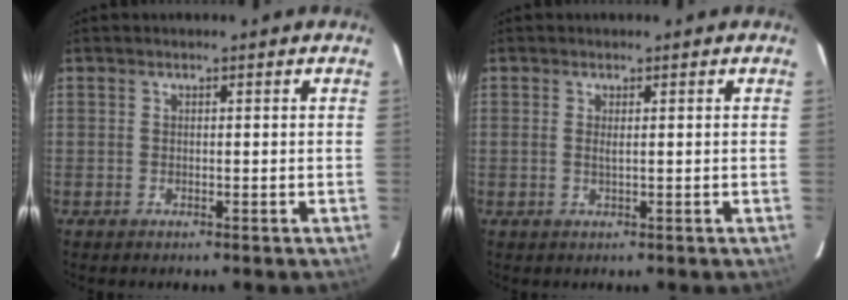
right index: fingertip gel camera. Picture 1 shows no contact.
{"total": 0.9, "force": [0.2, 0.0, 0.9], "torque": [-0.019, 0.000, 0.003]}